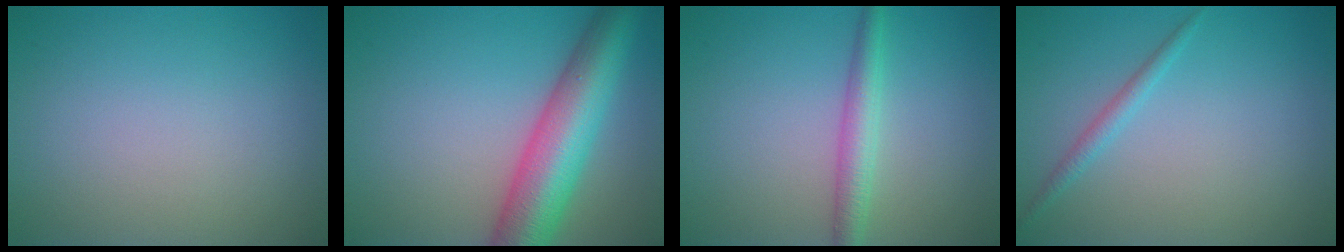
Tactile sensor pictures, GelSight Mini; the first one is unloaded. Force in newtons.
{"total": 9.0, "press": 9.0, "slide": 0.2}
{"total": 2.8, "press": 2.8, "slide": 0.1}
{"total": 1.3, "press": 1.3, "slide": 0.0}